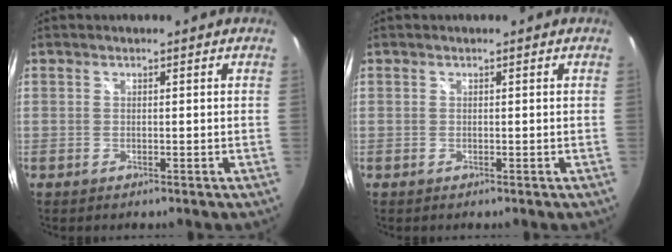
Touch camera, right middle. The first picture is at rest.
{"total": 0.0}